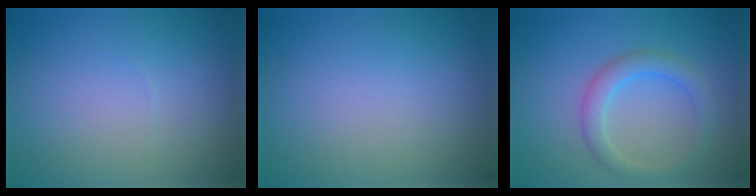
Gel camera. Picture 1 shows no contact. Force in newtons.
{"total": 0.0}
{"total": 2.8, "press": 2.8, "slide": 0.1}